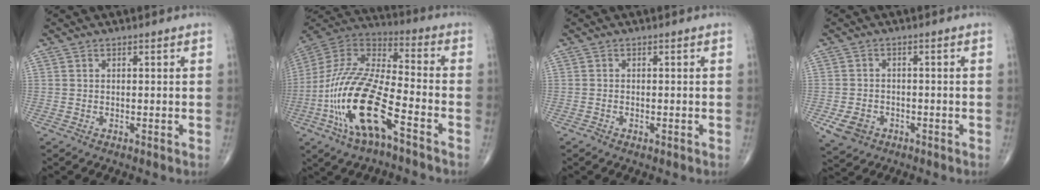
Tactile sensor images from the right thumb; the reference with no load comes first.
{"total": 20.8, "force": [-8.7, 7.1, 17.5], "torque": [-0.370, 0.040, -0.162]}
{"total": 1.0, "force": [-0.5, 0.5, 0.6], "torque": [-0.013, 0.004, -0.008]}
{"total": 5.2, "force": [-2.2, 4.1, 2.3], "torque": [-0.042, 0.007, -0.032]}